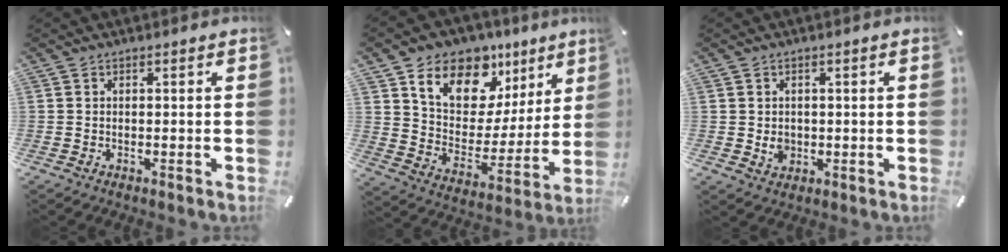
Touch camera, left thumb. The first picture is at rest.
{"total": 14.2, "force": [10.2, 8.8, 4.6], "torque": [-0.088, -0.075, 0.184]}
{"total": 2.9, "force": [0.0, 2.6, 1.1], "torque": [-0.006, -0.003, -0.001]}